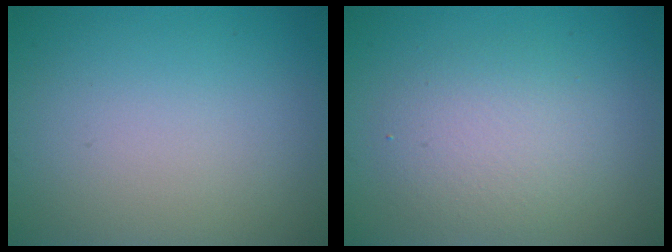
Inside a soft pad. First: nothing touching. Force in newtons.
{"total": 3.6, "press": 3.6, "slide": 0.3}